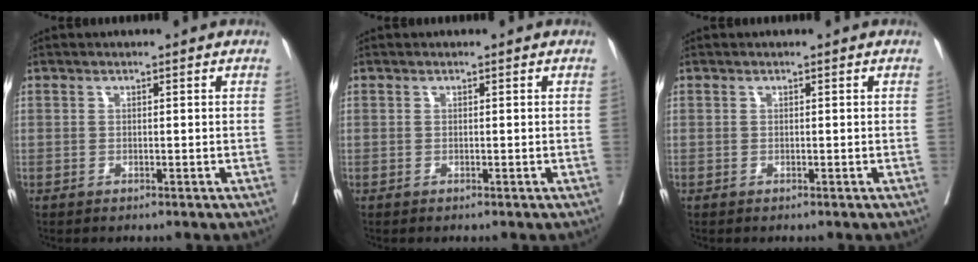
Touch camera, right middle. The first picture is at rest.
{"total": 0.0}
{"total": 0.0}